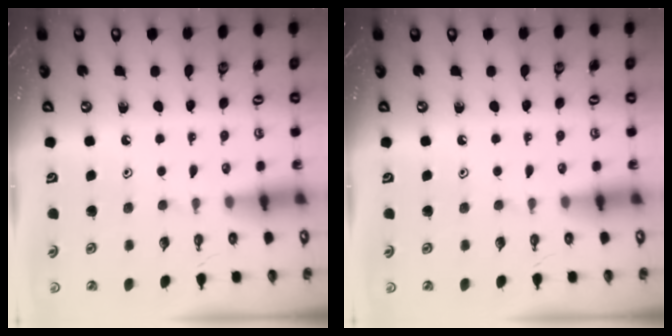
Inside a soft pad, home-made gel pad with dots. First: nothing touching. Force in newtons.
{"total": 0.0}